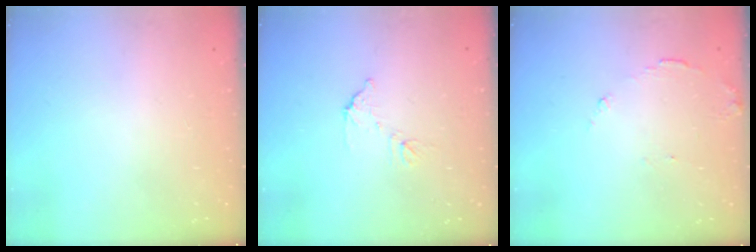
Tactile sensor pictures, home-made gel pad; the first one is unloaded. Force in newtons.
{"total": 7.0, "press": 7.0, "slide": 0.3}
{"total": 7.8, "press": 7.8, "slide": 0.5}